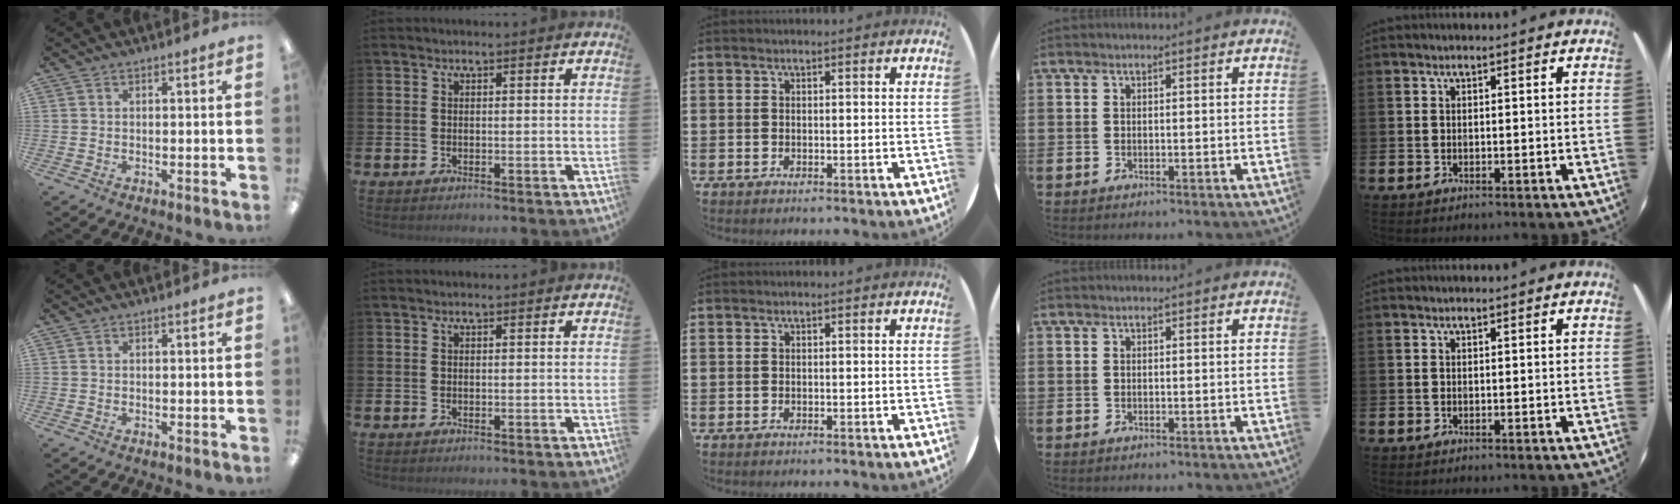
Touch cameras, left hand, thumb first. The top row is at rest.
{}